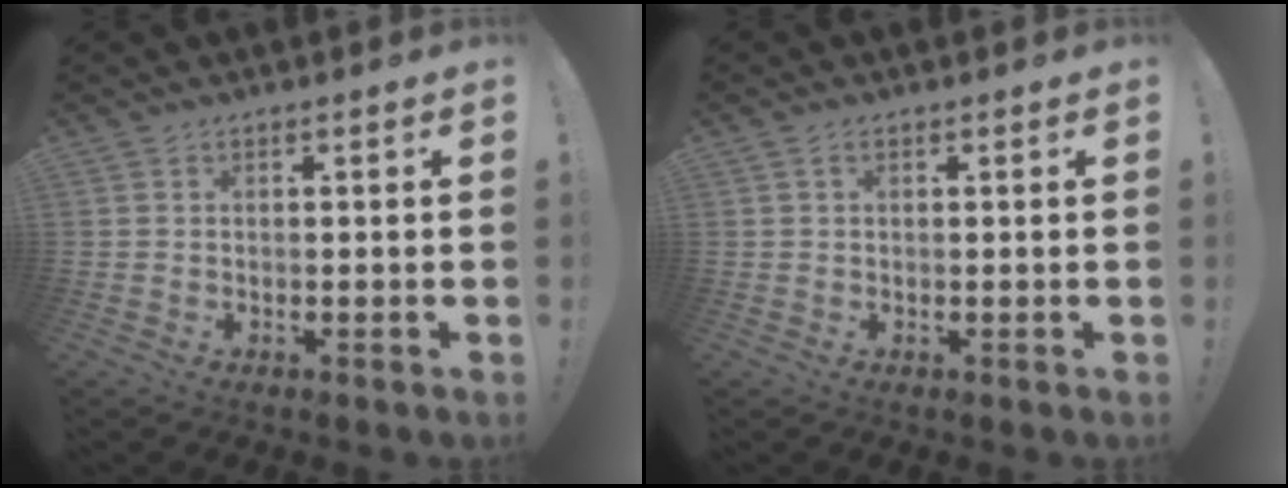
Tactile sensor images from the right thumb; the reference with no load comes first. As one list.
[{"total": 1.0, "force": [0.4, 0.7, 0.7], "torque": [-0.008, 0.000, 0.006]}]